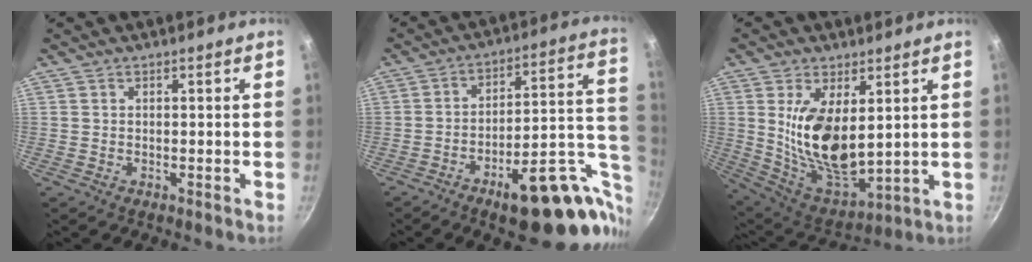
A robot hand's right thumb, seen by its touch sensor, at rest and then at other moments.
{"total": 23.4, "force": [-9.0, 9.3, 19.5], "torque": [-0.211, 0.039, -0.122]}
{"total": 15.9, "force": [3.3, 8.0, 13.3], "torque": [-0.230, -0.042, 0.079]}